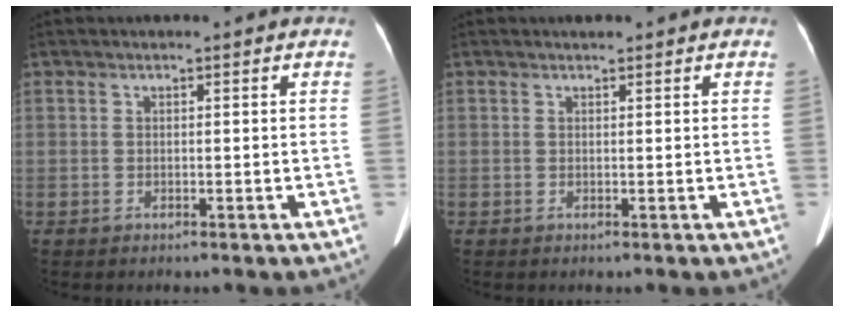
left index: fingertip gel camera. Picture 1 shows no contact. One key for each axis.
{"total": 0.9, "fx": 0.7, "fy": 0.4, "fz": 0.3, "tx": -0.009, "ty": 0.008, "tz": 0.010}